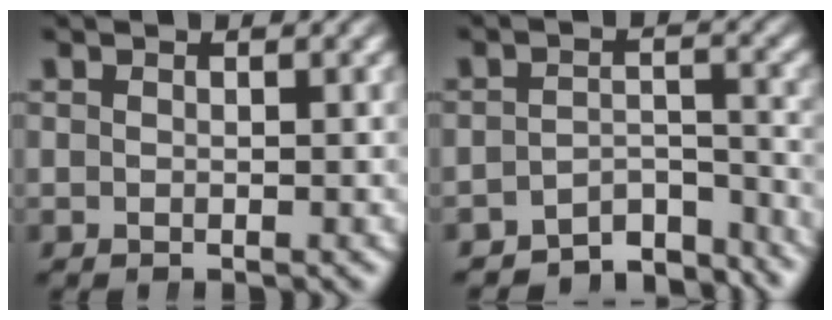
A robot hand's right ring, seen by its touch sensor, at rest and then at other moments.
{"total": 7.9, "force": [-7.0, 2.7, 2.5], "torque": [-0.026, -0.023, -0.106]}